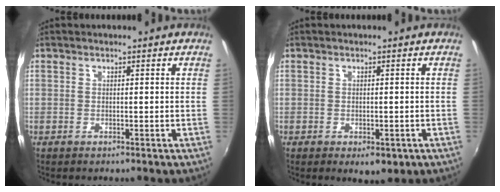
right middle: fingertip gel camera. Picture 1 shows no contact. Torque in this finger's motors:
{"motor_torque": [0.77, -1.18, -0.08, 0.00]}